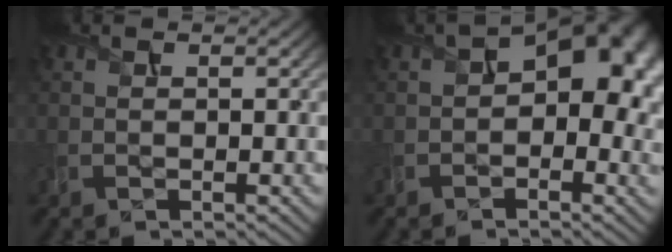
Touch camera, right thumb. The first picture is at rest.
{"total": 13.0, "force": [1.6, 8.0, 10.1], "torque": [-0.137, -0.007, 0.032]}